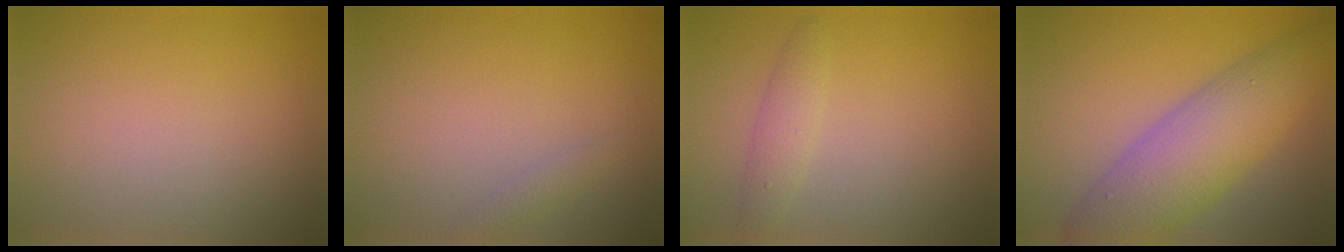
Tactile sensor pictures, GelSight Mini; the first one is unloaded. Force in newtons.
{"total": 0.9, "press": 0.9, "slide": 0.0}
{"total": 1.7, "press": 1.7, "slide": 0.1}
{"total": 8.0, "press": 8.0, "slide": 0.2}